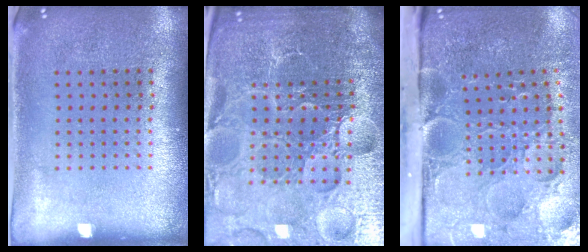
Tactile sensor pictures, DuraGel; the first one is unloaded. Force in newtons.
{"total": 6.6, "press": 5.9, "slide": 3.1}
{"total": 5.4, "press": 4.1, "slide": 3.4}